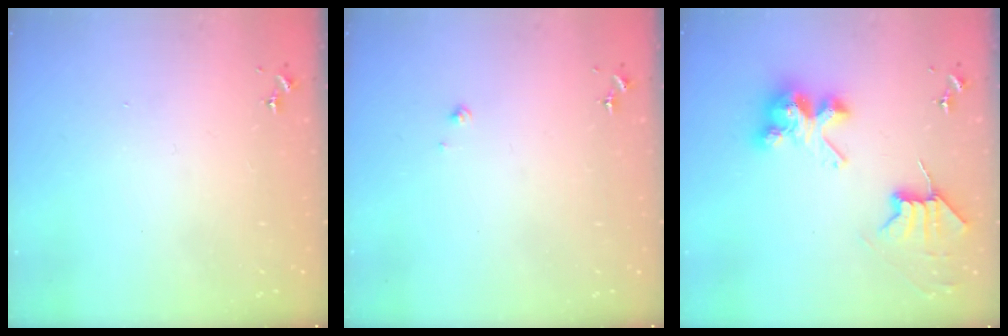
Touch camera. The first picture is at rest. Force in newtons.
{"total": 2.1, "press": 2.1, "slide": 0.2}
{"total": 9.2, "press": 9.0, "slide": 1.5}